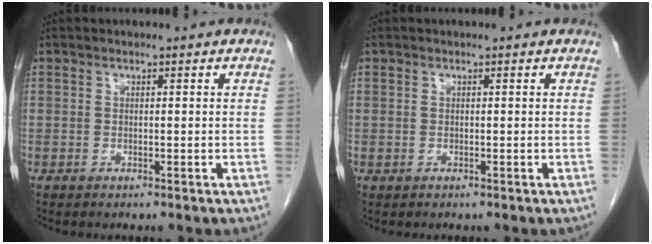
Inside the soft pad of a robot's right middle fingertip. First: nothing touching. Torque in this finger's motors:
{"motor_torque": [0.03, 0.10, 0.00, 0.00]}